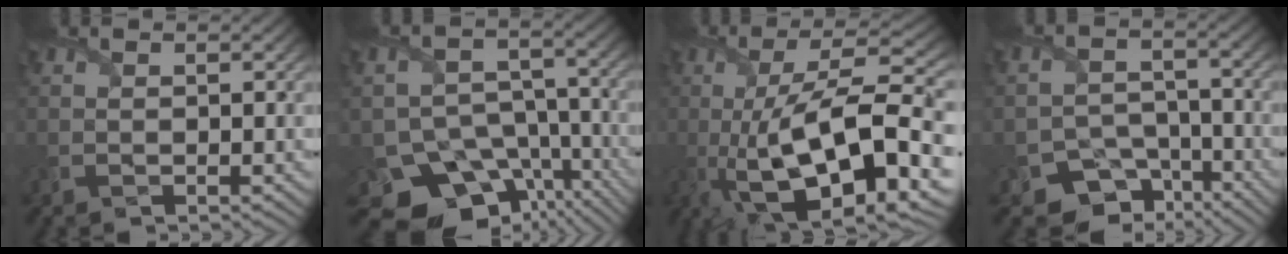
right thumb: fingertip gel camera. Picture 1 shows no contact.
{"total": 14.9, "force": [-10.2, 9.8, 5.0], "torque": [-0.102, -0.041, -0.128]}
{"total": 17.7, "force": [-3.7, 6.1, 16.2], "torque": [-0.281, -0.006, -0.056]}
{"total": 6.9, "force": [-4.6, 4.7, 2.1], "torque": [-0.026, -0.017, -0.078]}